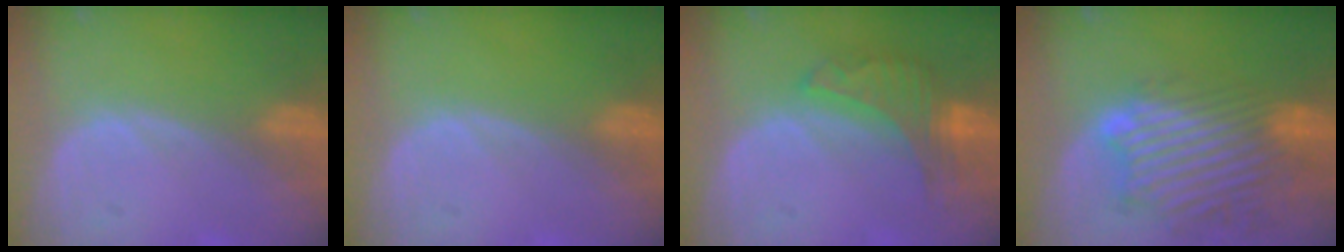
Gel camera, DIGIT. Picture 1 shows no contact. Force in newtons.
{"total": 0.0}
{"total": 6.5, "press": 6.1, "slide": 2.3}
{"total": 11.9, "press": 10.7, "slide": 5.3}